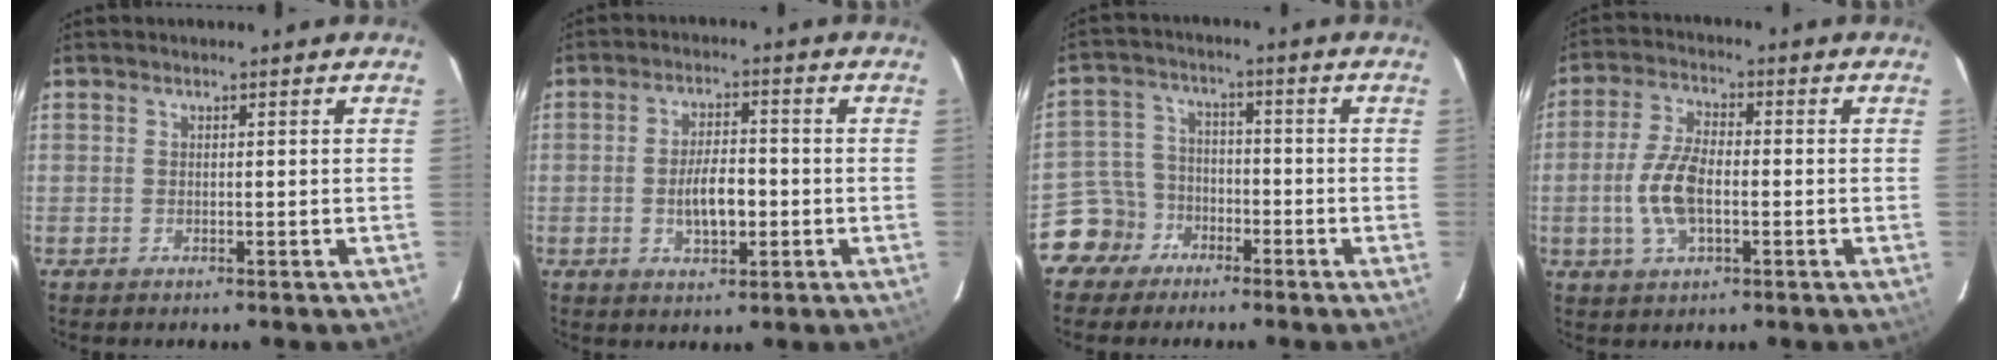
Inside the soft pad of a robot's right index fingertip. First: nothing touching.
{"total": 6.5, "force": [-1.4, 2.9, 5.7], "torque": [-0.109, 0.001, -0.018]}
{"total": 7.2, "force": [-4.6, 5.6, 0.3], "torque": [-0.024, 0.026, -0.092]}
{"total": 8.6, "force": [-1.7, 4.1, 7.4], "torque": [-0.157, 0.005, -0.032]}